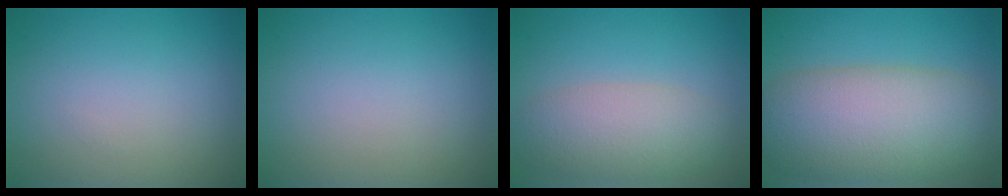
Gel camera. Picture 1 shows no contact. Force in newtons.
{"total": 0.0}
{"total": 5.0, "press": 5.0, "slide": 0.3}
{"total": 10.8, "press": 10.8, "slide": 0.5}